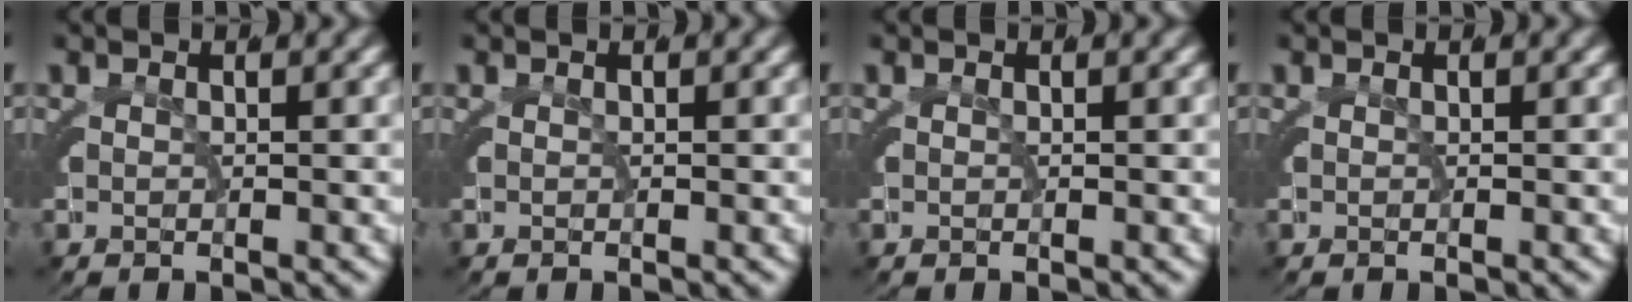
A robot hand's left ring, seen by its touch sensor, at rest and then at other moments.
{"total": 0.0}
{"total": 0.0}
{"total": 0.0}